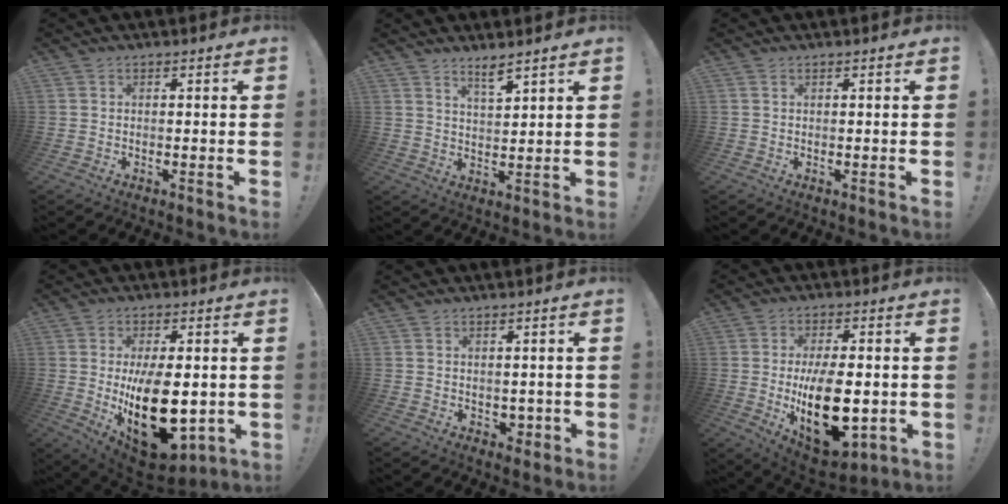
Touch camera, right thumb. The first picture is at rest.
{"total": 4.6, "force": [3.8, 0.4, 2.7], "torque": [-0.038, -0.027, 0.061]}
{"total": 0.0}
{"total": 20.7, "force": [-2.3, 11.7, 16.9], "torque": [-0.267, -0.017, -0.022]}
{"total": 3.1, "force": [0.8, 2.7, 1.3], "torque": [-0.006, -0.008, 0.015]}
{"total": 20.1, "force": [-2.6, 11.4, 16.4], "torque": [-0.257, -0.014, -0.032]}